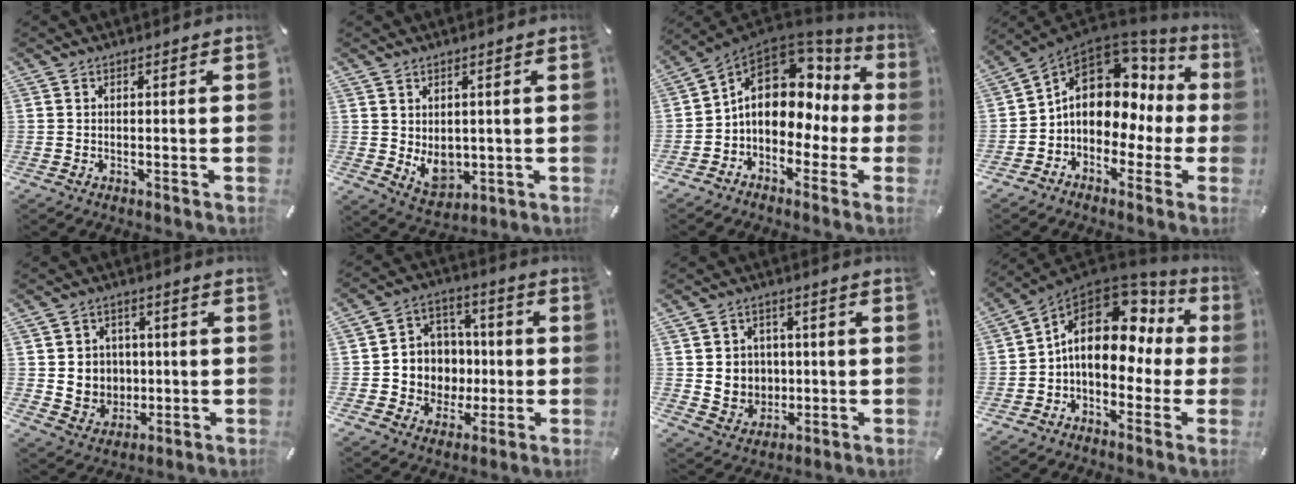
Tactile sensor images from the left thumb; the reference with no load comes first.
{"total": 7.3, "force": [0.4, 6.2, 3.8], "torque": [-0.044, -0.011, 0.011]}
{"total": 13.7, "force": [2.5, 10.5, 8.4], "torque": [-0.128, -0.017, 0.042]}
{"total": 12.7, "force": [3.1, 9.9, 7.3], "torque": [-0.115, -0.020, 0.057]}
{"total": 7.6, "force": [1.0, 7.5, 0.6], "torque": [-0.015, -0.006, 0.026]}
{"total": 10.6, "force": [-1.1, 10.4, 1.5], "torque": [-0.019, 0.001, -0.005]}
{"total": 7.4, "force": [1.2, 7.3, 0.6], "torque": [-0.014, -0.008, 0.029]}
{"total": 18.5, "force": [3.5, 12.2, 13.4], "torque": [-0.208, -0.015, 0.061]}